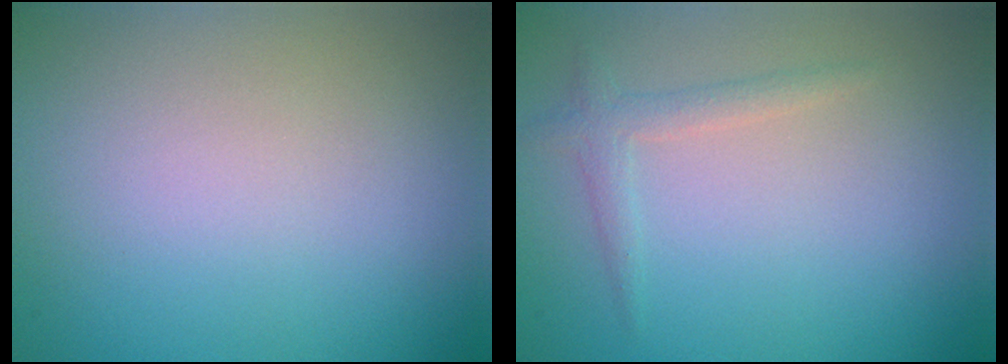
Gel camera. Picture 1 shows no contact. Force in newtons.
{"total": 1.5, "press": 1.5, "slide": 0.0}